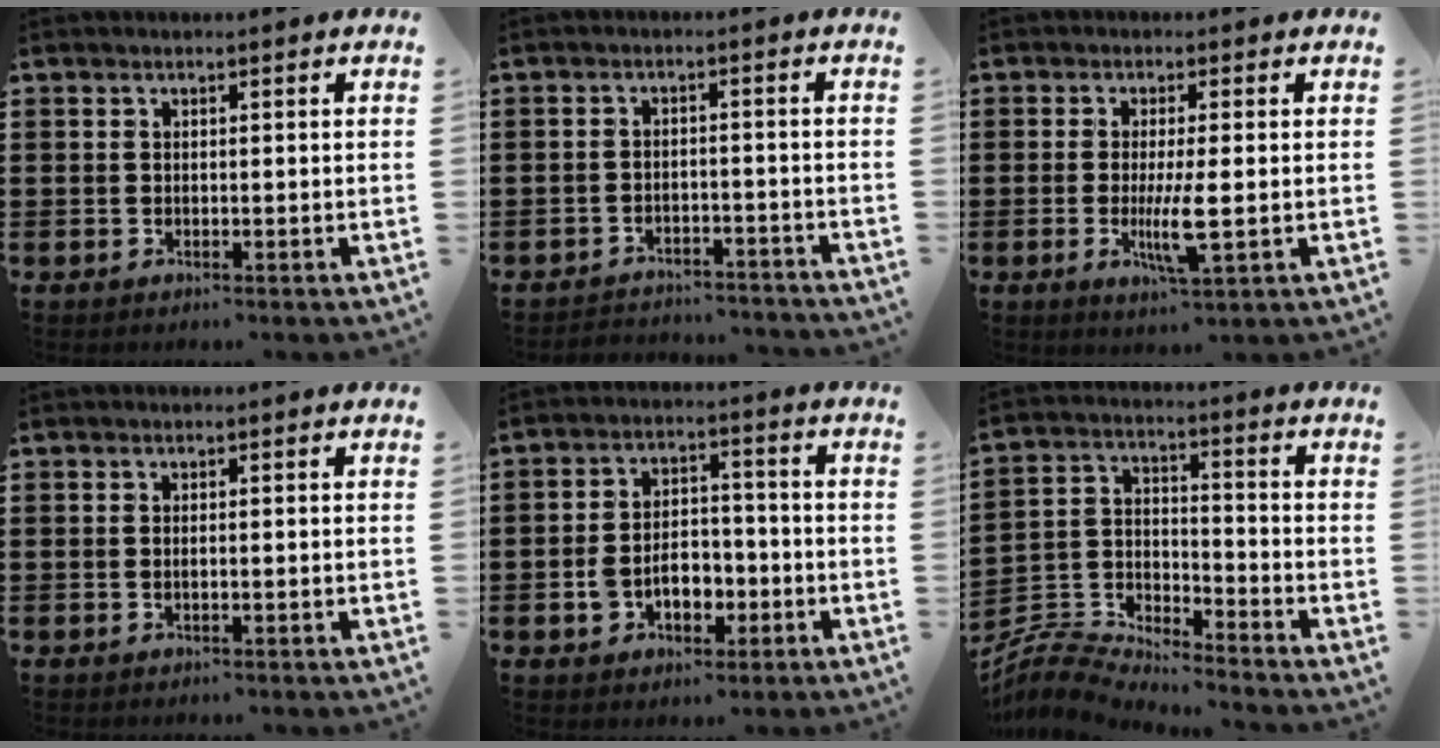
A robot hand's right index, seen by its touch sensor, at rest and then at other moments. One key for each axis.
{"total": 3.0, "fx": -3.0, "fy": 0.3, "fz": 0.1, "tx": -0.008, "ty": 0.002, "tz": -0.063}
{"total": 6.0, "fx": -1.0, "fy": 0.7, "fz": 5.9, "tx": -0.115, "ty": -0.017, "tz": -0.019}
{"total": 0.8, "fx": -0.2, "fy": 0.1, "fz": 0.7, "tx": -0.014, "ty": -0.004, "tz": -0.003}
{"total": 6.8, "fx": -2.3, "fy": 4.3, "fz": 4.6, "tx": -0.082, "ty": 0.003, "tz": -0.048}
{"total": 6.4, "fx": -6.3, "fy": 0.6, "fz": 0.7, "tx": -0.036, "ty": -0.004, "tz": -0.134}